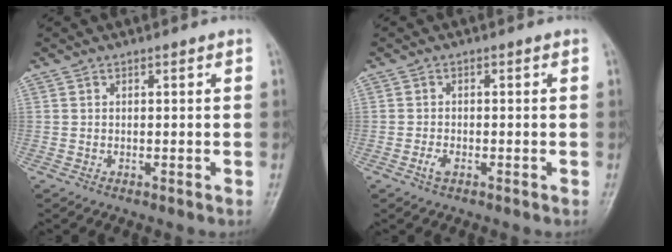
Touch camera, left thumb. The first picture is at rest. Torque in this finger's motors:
{"motor_torque": [-0.04, 0.06, 0.04, 0.05, 0.00]}